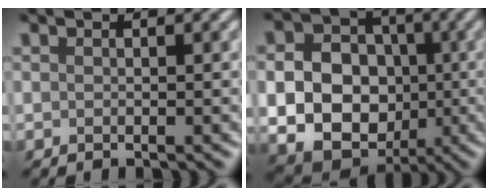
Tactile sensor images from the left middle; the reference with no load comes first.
{"total": 13.1, "force": [-1.0, 11.6, 6.2], "torque": [-0.129, -0.011, -0.021]}